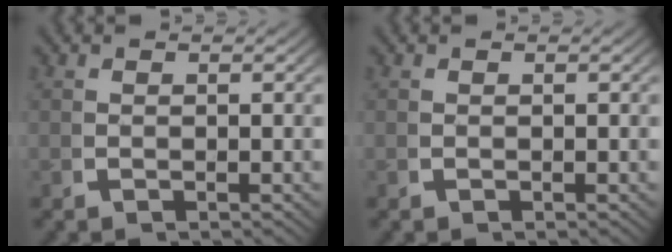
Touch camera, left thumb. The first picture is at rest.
{"total": 0.0}